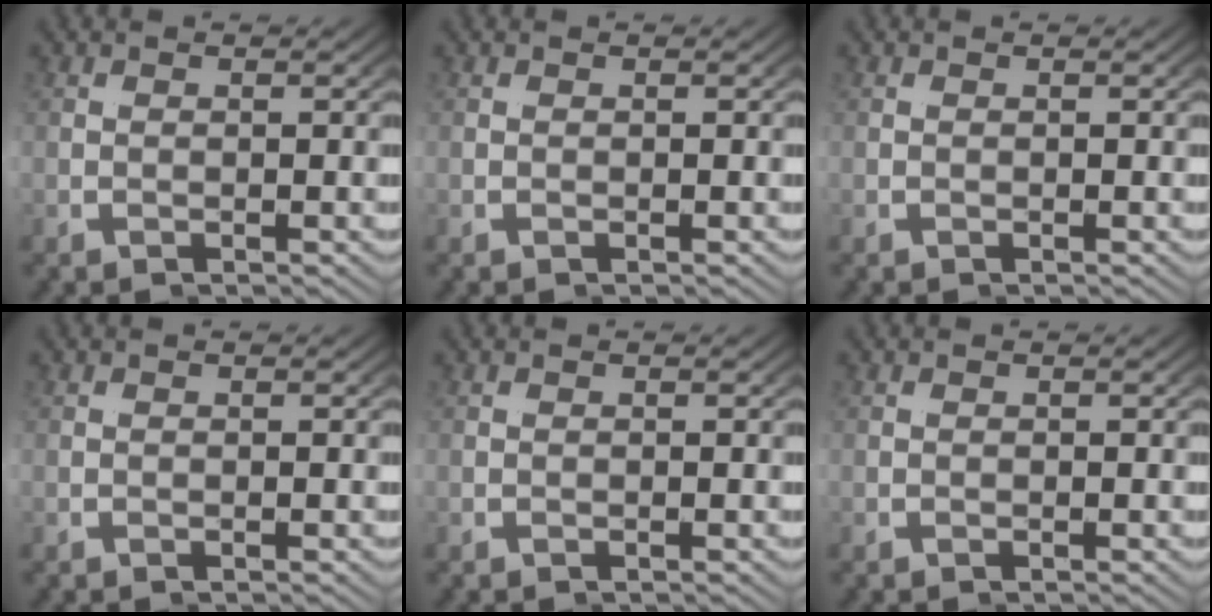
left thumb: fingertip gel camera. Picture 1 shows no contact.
{"total": 0.0}
{"total": 0.0}
{"total": 0.0}
{"total": 0.0}
{"total": 0.0}